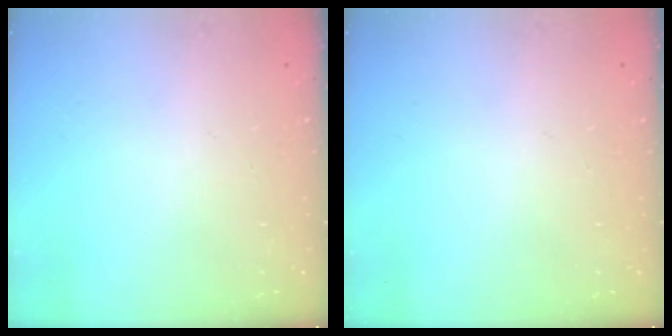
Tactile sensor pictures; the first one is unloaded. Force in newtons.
{"total": 0.0}